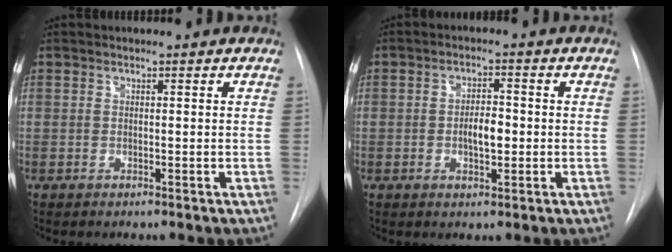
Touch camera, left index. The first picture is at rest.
{"total": 3.9, "force": [-1.4, 1.5, 3.3], "torque": [-0.054, -0.003, -0.019]}